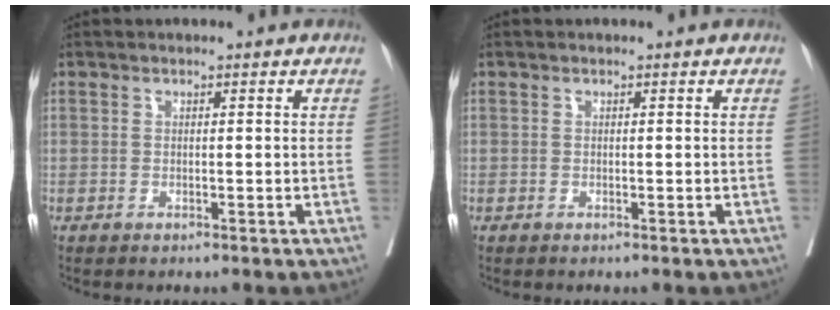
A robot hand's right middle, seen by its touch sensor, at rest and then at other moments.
{"total": 0.0}